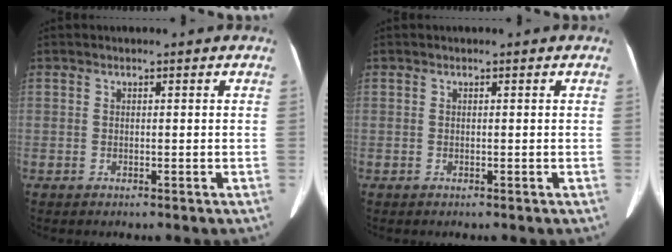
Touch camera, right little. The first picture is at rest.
{"total": 0.0}